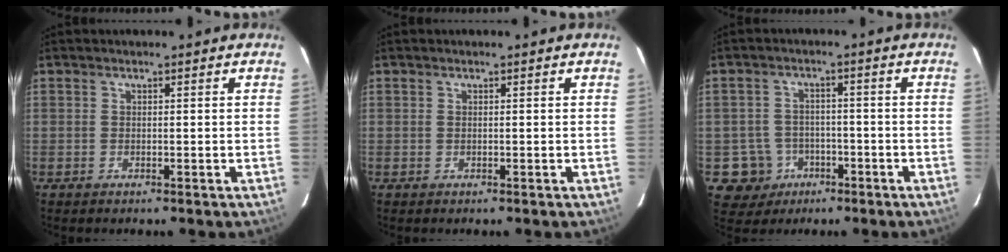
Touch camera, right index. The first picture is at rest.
{"total": 0.0}
{"total": 7.3, "force": [-3.0, 6.6, 0.5], "torque": [-0.031, 0.027, -0.035]}